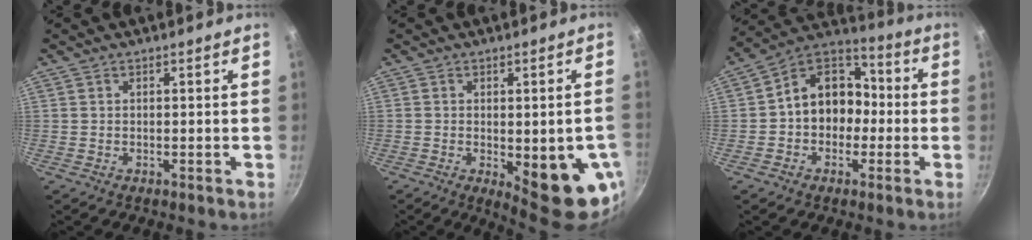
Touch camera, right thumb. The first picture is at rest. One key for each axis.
{"total": 14.7, "fx": -3.5, "fy": 5.0, "fz": 13.4, "tx": -0.141, "ty": -0.011, "tz": -0.033}
{"total": 13.2, "fx": -1.2, "fy": 10.5, "fz": 7.8, "tx": -0.070, "ty": 0.053, "tz": -0.040}